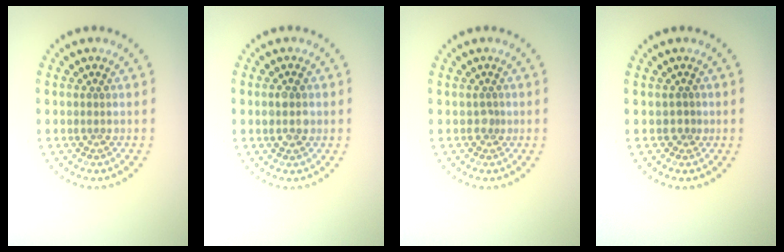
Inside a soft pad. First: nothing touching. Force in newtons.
{"total": 2.4, "press": 2.4, "slide": 0.1}
{"total": 0.8, "press": 0.5, "slide": 0.6}
{"total": 0.6, "press": 0.4, "slide": 0.4}